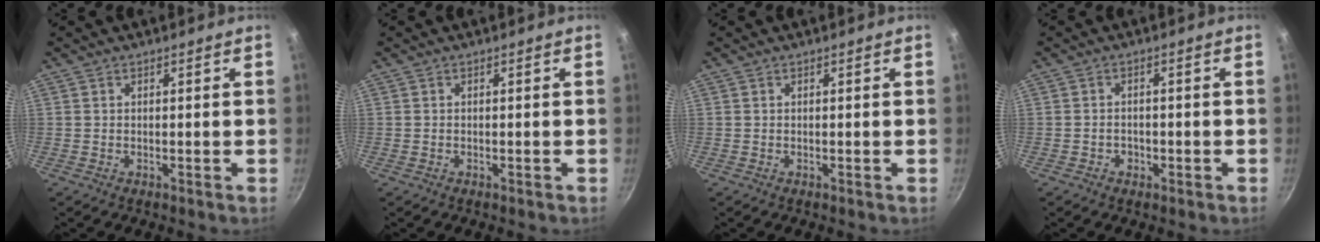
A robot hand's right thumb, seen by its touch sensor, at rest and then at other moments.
{"total": 0.0}
{"total": 0.0}
{"total": 2.0, "force": [-0.9, 1.6, 0.8], "torque": [-0.005, 0.009, -0.010]}